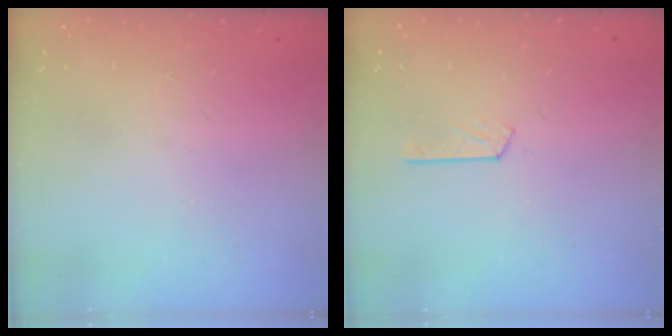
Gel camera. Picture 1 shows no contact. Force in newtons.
{"total": 2.8, "press": 2.8, "slide": 0.4}